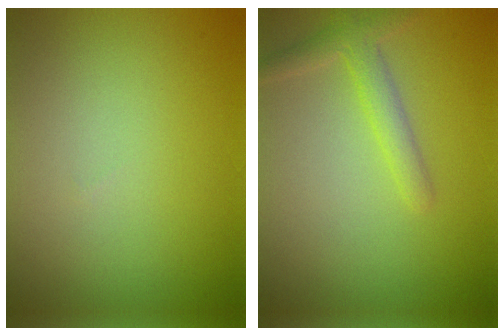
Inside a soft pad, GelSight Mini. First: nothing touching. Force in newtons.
{"total": 2.3, "press": 2.3, "slide": 0.1}